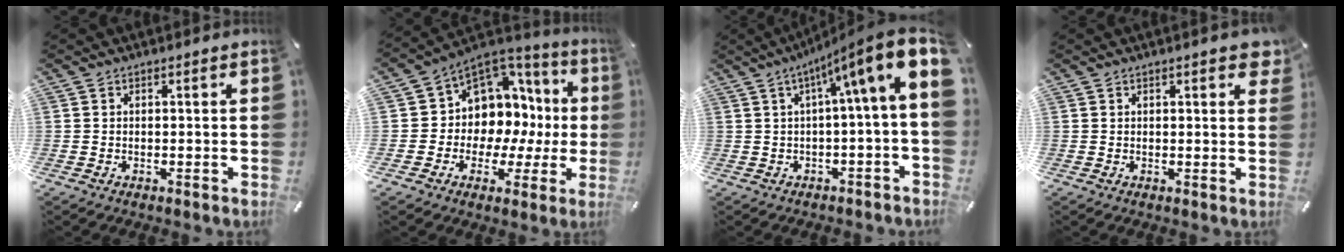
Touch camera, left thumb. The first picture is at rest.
{"total": 9.2, "force": [2.6, 8.3, 3.1], "torque": [-0.051, -0.054, 0.050]}
{"total": 11.7, "force": [3.4, 0.7, 11.2], "torque": [-0.171, -0.046, 0.044]}
{"total": 2.6, "force": [1.6, 0.9, 1.8], "torque": [-0.016, -0.007, 0.023]}